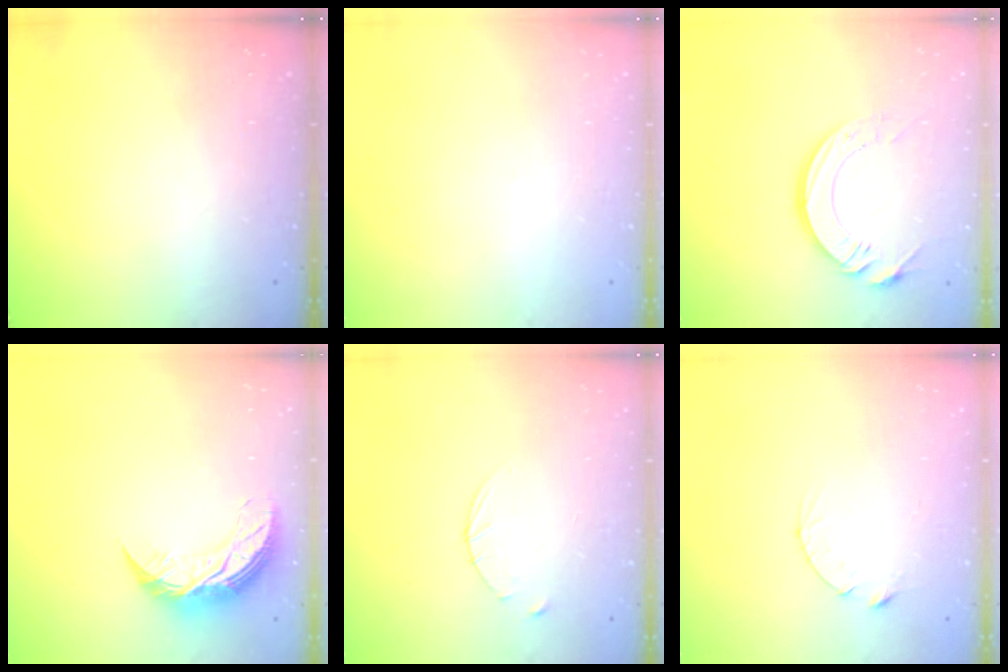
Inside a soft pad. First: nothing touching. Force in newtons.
{"total": 0.0}
{"total": 12.8, "press": 12.7, "slide": 1.2}
{"total": 9.7, "press": 9.7, "slide": 0.5}
{"total": 3.6, "press": 3.5, "slide": 0.4}
{"total": 4.1, "press": 4.0, "slide": 0.4}